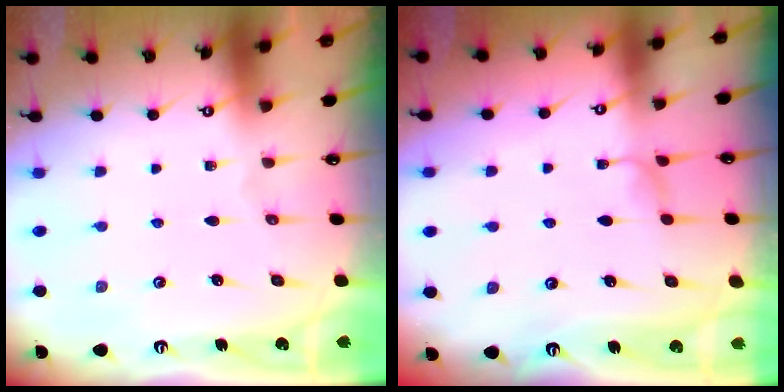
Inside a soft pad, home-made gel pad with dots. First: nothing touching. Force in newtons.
{"total": 0.9, "press": 0.3, "slide": 0.8}